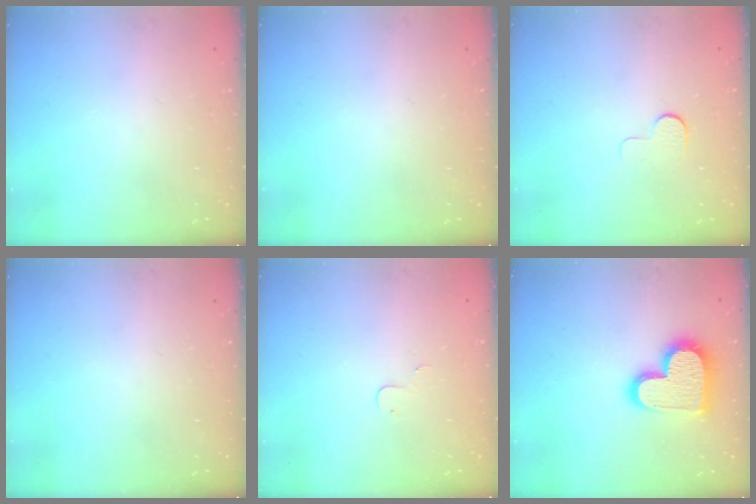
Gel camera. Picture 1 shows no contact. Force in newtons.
{"total": 0.0}
{"total": 4.9, "press": 4.8, "slide": 0.5}
{"total": 0.0}
{"total": 3.4, "press": 3.4, "slide": 0.4}
{"total": 17.6, "press": 17.6, "slide": 1.3}